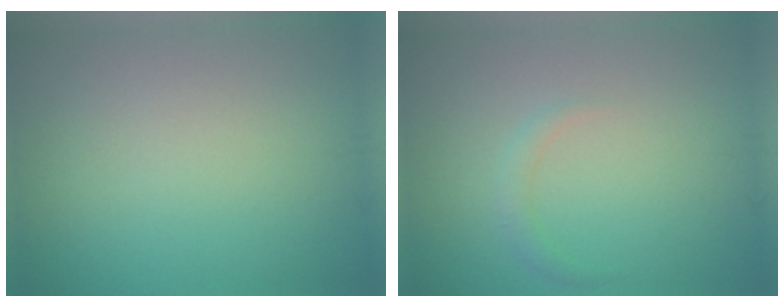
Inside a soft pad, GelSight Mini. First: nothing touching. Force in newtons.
{"total": 1.1, "press": 1.1, "slide": 0.0}